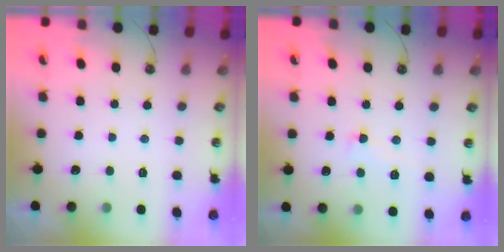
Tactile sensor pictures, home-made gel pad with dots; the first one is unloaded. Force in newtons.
{"total": 1.7, "press": 1.7, "slide": 0.5}